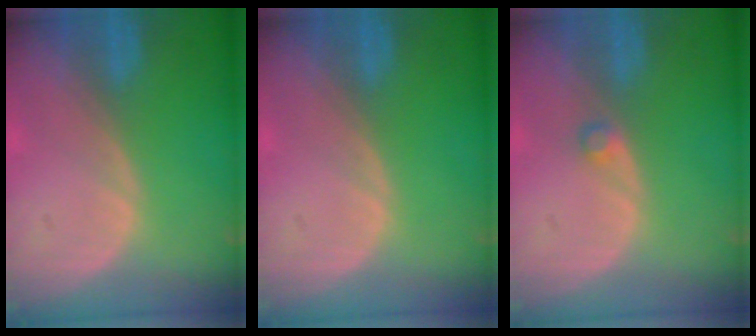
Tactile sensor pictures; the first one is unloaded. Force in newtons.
{"total": 0.0}
{"total": 1.2, "press": 1.2, "slide": 0.2}